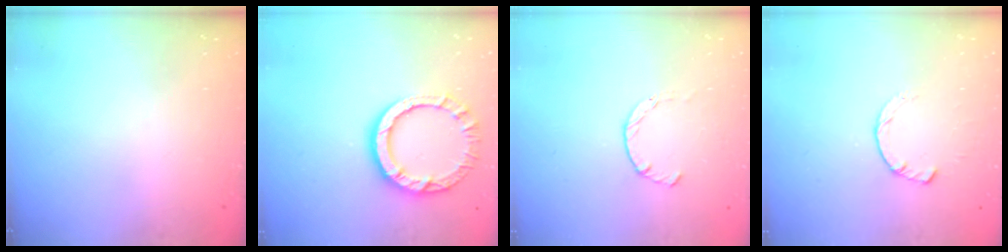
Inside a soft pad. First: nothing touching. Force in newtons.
{"total": 11.5, "press": 11.5, "slide": 0.8}
{"total": 3.7, "press": 3.6, "slide": 0.5}
{"total": 3.0, "press": 3.0, "slide": 0.4}